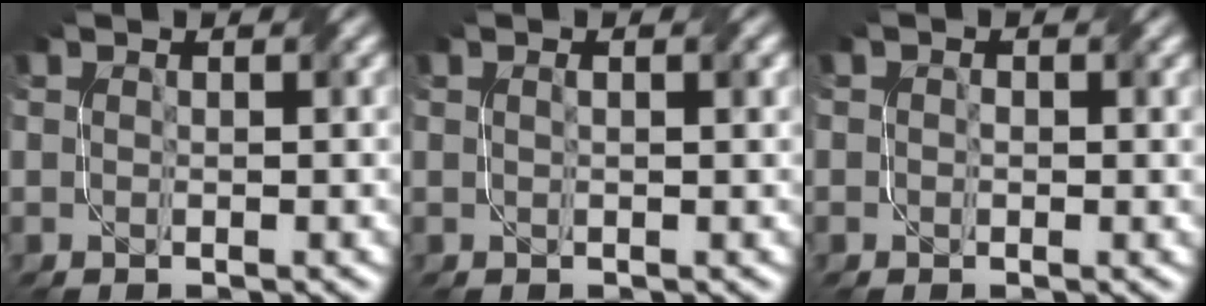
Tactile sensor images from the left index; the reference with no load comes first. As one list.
[{"total": 1.1, "force": [0.3, 0.3, 1.0], "torque": [-0.017, 0.001, 0.004]}, {"total": 1.0, "force": [0.1, 0.8, 0.6], "torque": [-0.005, -0.003, 0.002]}]